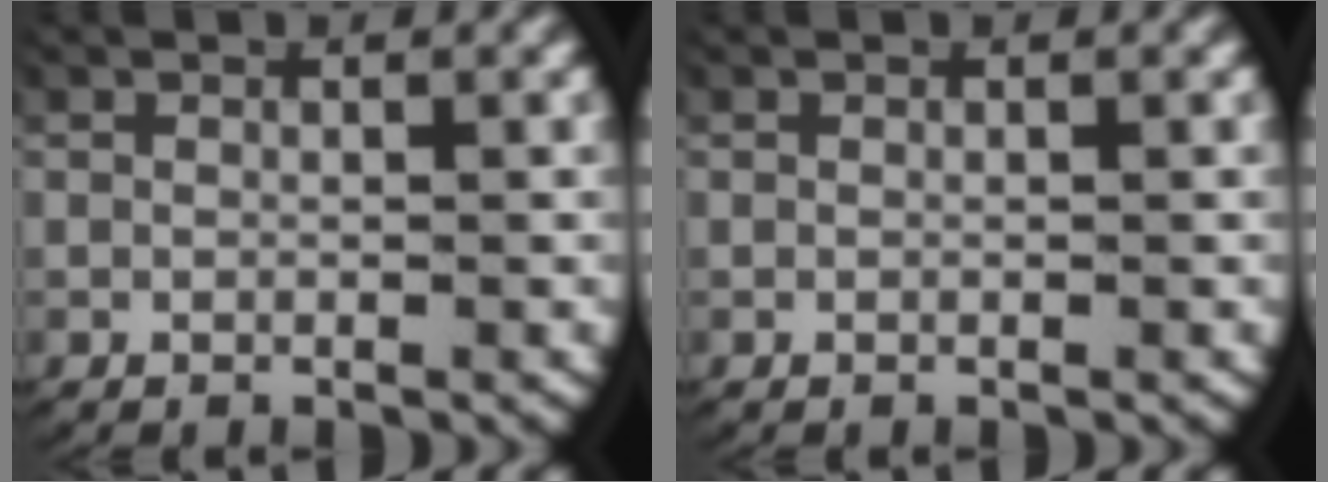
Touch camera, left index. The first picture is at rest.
{"total": 0.0}